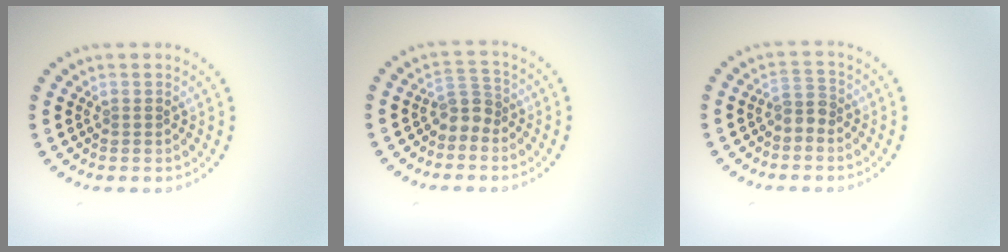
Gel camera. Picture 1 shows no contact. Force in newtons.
{"total": 2.2, "press": 1.7, "slide": 1.4}
{"total": 1.8, "press": 1.4, "slide": 1.2}